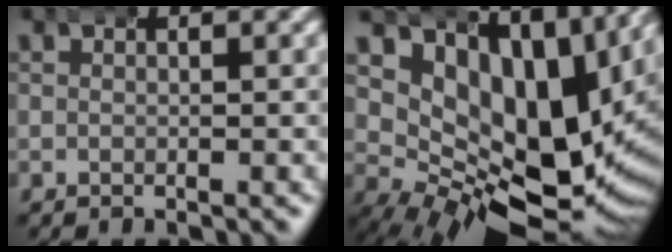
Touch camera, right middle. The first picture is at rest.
{"total": 16.6, "force": [4.3, 10.2, 12.4], "torque": [-0.197, -0.012, 0.072]}